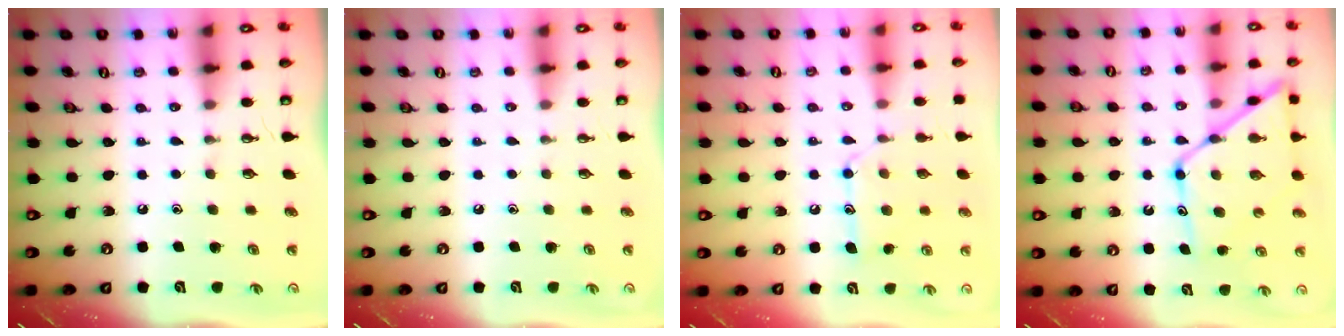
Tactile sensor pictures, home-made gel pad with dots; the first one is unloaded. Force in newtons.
{"total": 0.0}
{"total": 11.6, "press": 11.6, "slide": 0.5}
{"total": 15.5, "press": 15.5, "slide": 1.4}